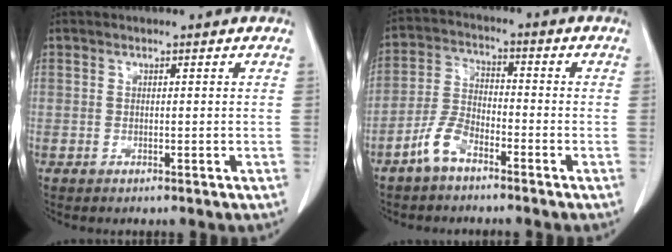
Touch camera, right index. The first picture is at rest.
{"total": 6.0, "force": [-4.2, 2.5, 3.5], "torque": [-0.084, 0.006, -0.086]}